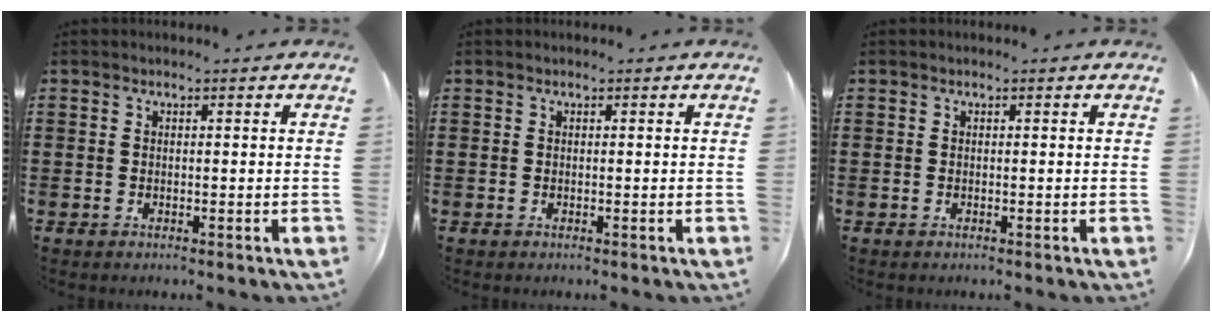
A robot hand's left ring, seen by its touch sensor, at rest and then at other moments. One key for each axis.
{"total": 0.0}
{"total": 0.0}